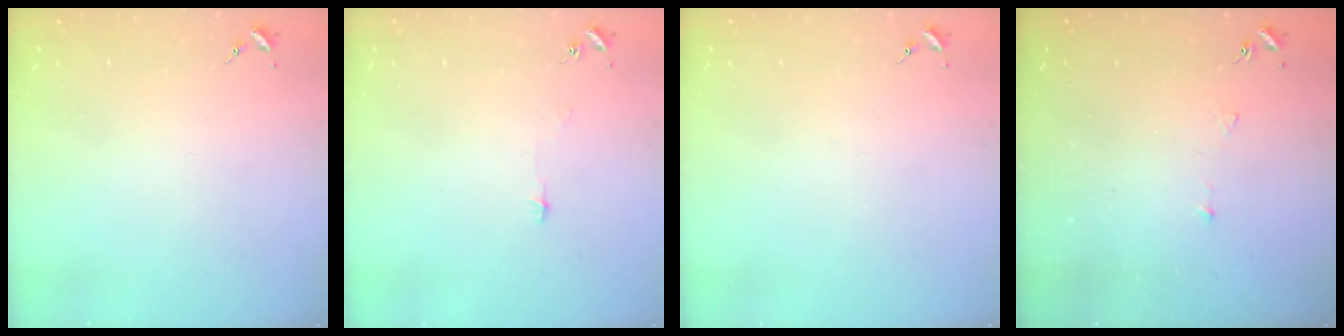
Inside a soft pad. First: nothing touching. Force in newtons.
{"total": 3.6, "press": 3.6, "slide": 0.3}
{"total": 0.0}
{"total": 3.4, "press": 3.4, "slide": 0.2}